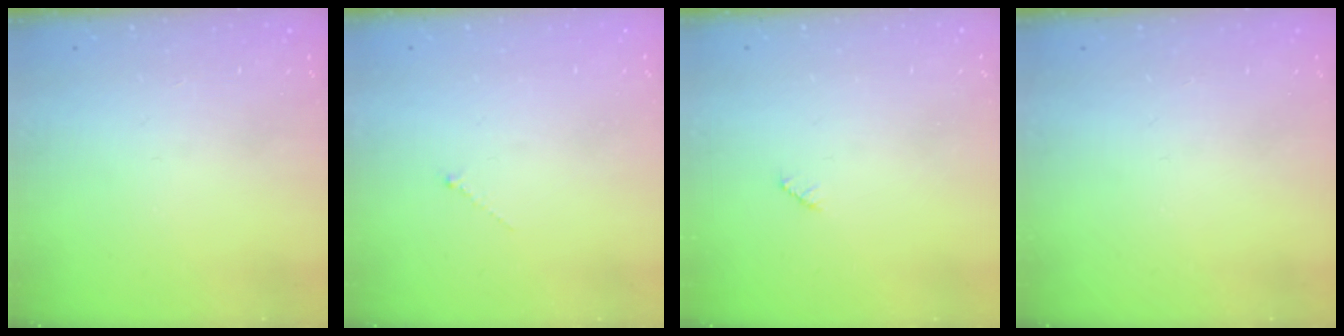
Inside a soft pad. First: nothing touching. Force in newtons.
{"total": 0.0}
{"total": 2.5, "press": 2.5, "slide": 0.3}
{"total": 0.0}